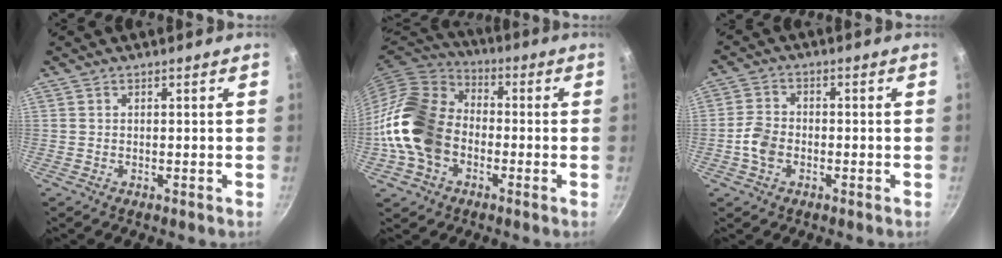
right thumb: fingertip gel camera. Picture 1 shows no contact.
{"total": 17.8, "force": [-3.6, 13.3, 11.3], "torque": [-0.199, 0.042, -0.083]}
{"total": 4.9, "force": [-1.5, 3.5, 3.2], "torque": [-0.060, 0.018, -0.035]}